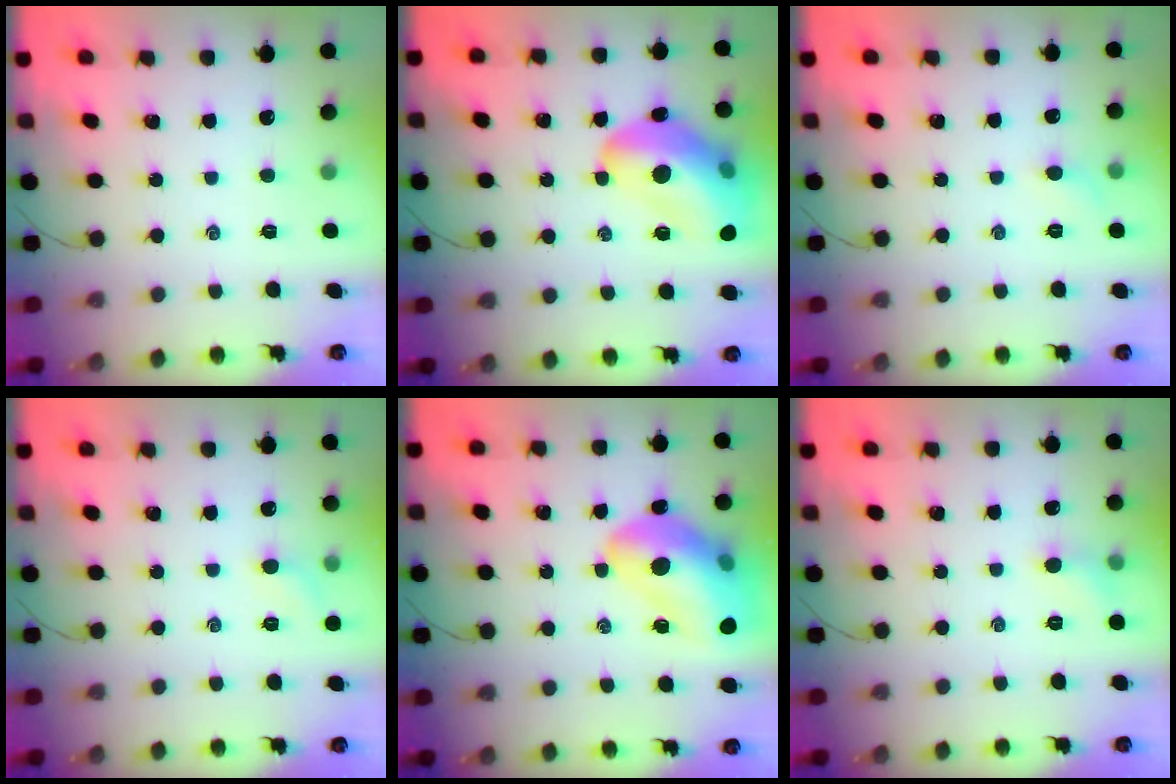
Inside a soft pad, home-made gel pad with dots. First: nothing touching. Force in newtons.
{"total": 20.0, "press": 19.8, "slide": 2.9}
{"total": 3.9, "press": 3.6, "slide": 1.4}
{"total": 4.6, "press": 4.4, "slide": 1.4}
{"total": 21.7, "press": 21.3, "slide": 4.2}
{"total": 4.7, "press": 4.4, "slide": 1.6}